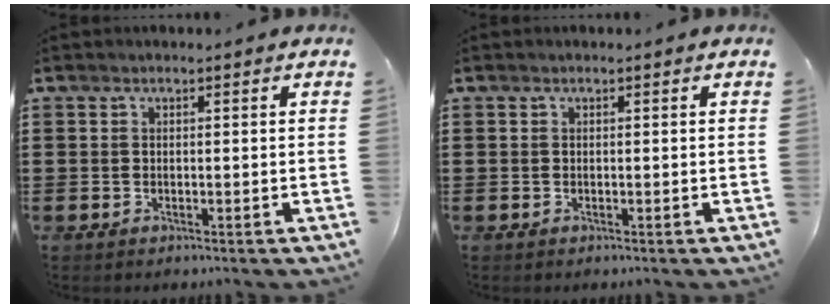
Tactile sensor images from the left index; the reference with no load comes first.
{"total": 0.0}